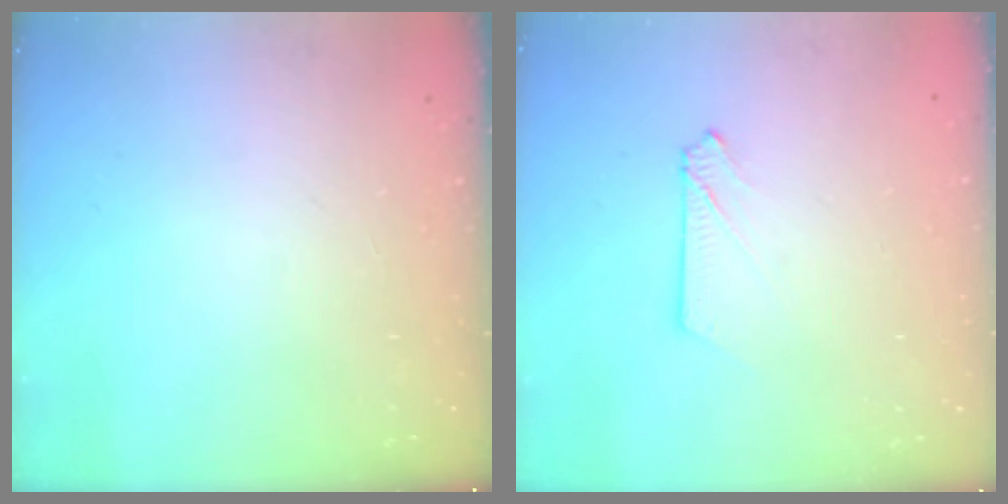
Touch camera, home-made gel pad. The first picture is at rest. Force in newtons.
{"total": 2.6, "press": 2.6, "slide": 0.3}